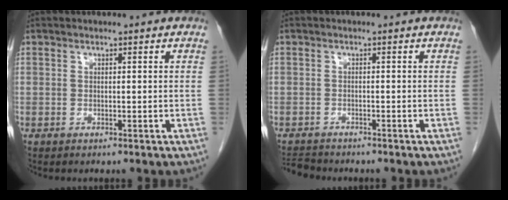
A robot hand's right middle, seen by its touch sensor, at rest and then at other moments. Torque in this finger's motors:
{"motor_torque": [0.01, 0.00, 0.00, -0.02]}